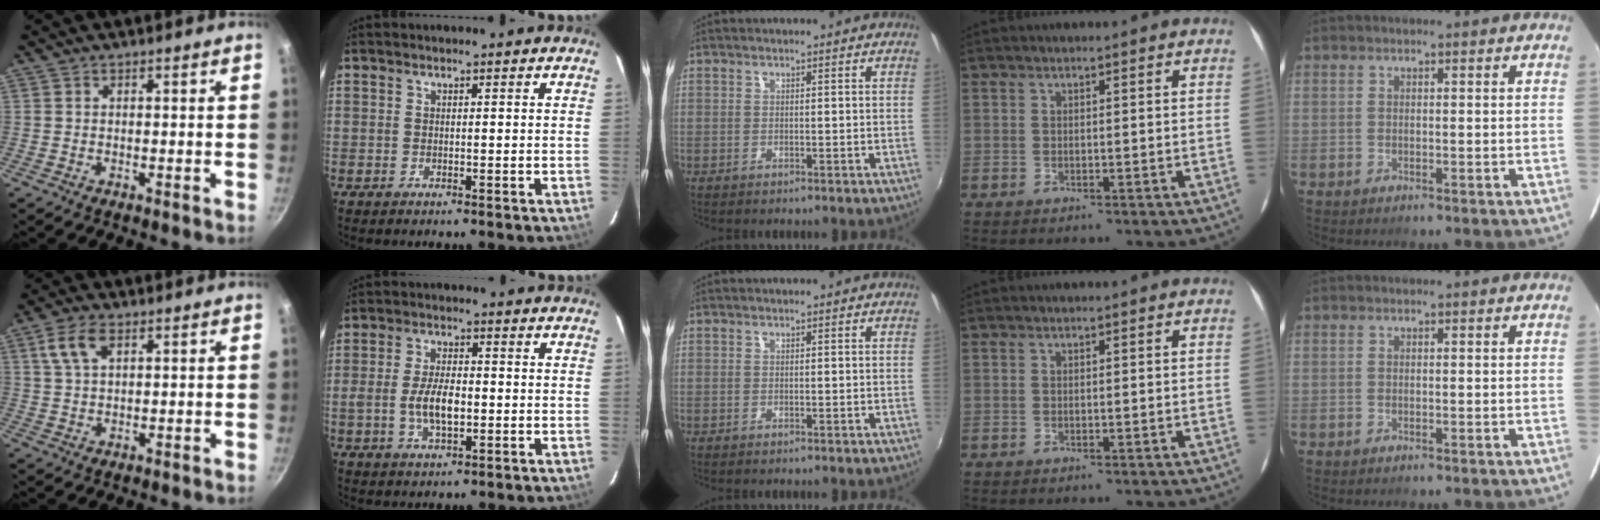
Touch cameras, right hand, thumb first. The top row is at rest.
{"thumb": {"total": 6.0, "force": [2.5, 3.2, 4.4], "torque": [-0.079, 0.005, 0.049]}, "index": {"total": 6.9, "force": [-1.3, 3.0, 6.1], "torque": [-0.121, 0.000, -0.021]}}